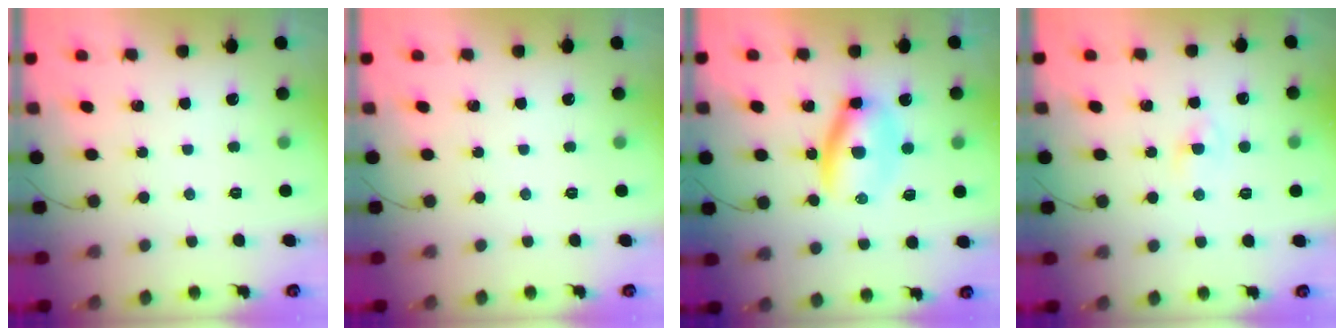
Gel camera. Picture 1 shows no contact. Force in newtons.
{"total": 0.0}
{"total": 6.7, "press": 6.5, "slide": 1.7}
{"total": 1.2, "press": 1.0, "slide": 0.5}